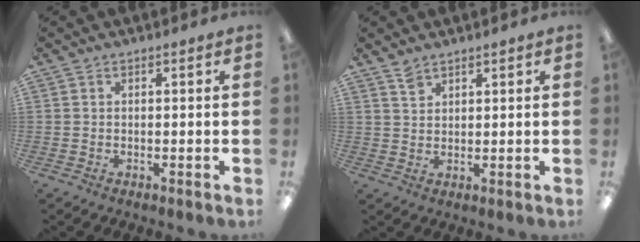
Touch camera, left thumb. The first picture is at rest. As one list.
[{"total": 3.2, "force": [2.5, 1.6, 1.1], "torque": [-0.018, -0.006, 0.047]}]